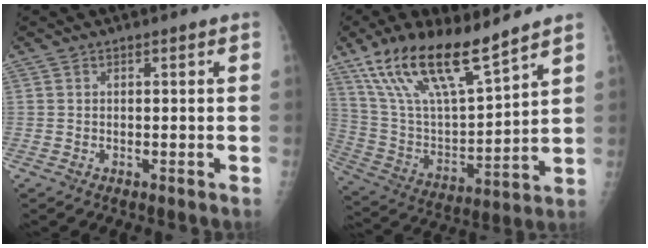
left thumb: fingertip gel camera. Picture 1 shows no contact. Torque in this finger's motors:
{"motor_torque": [0.99, 0.94, 1.43, -1.34, 0.56]}